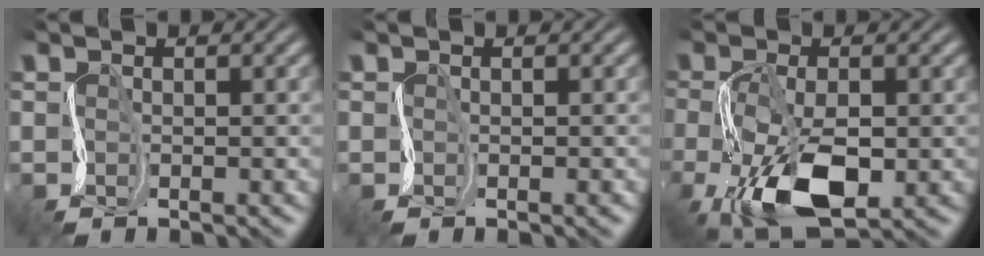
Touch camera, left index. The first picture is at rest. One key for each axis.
{"total": 0.6, "fx": -0.5, "fy": 0.0, "fz": 0.4, "tx": -0.005, "ty": -0.002, "tz": -0.008}
{"total": 7.7, "fx": -2.6, "fy": 3.8, "fz": 6.1, "tx": -0.138, "ty": -0.016, "tz": -0.040}